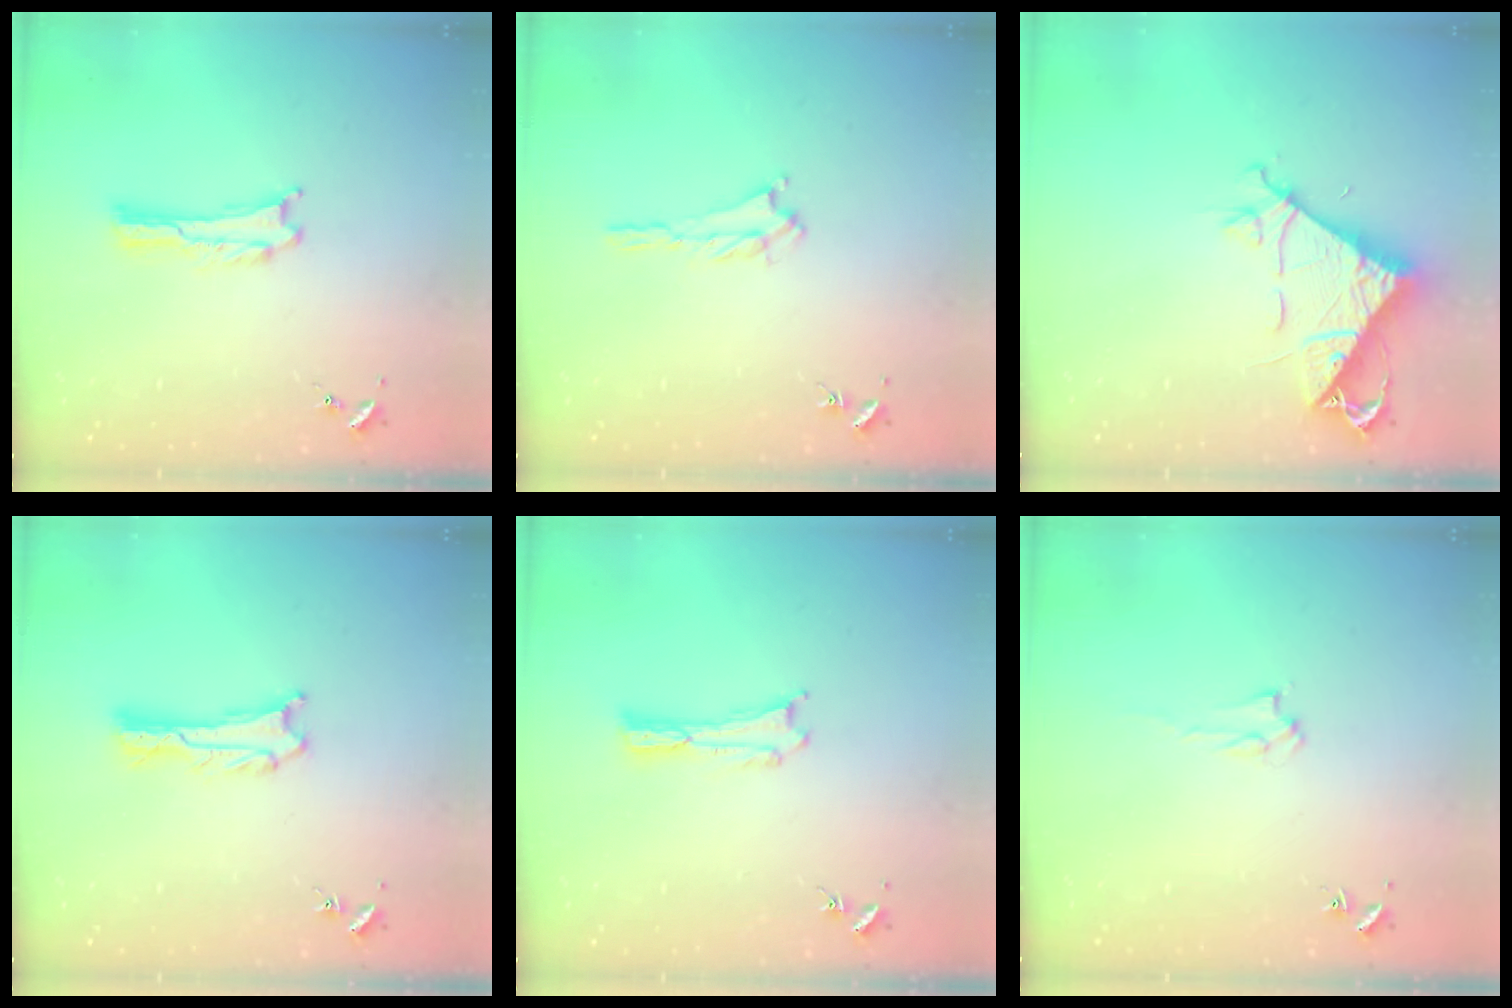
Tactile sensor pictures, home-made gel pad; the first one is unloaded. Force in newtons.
{"total": 1.2, "press": 1.1, "slide": 0.5}
{"total": 8.1, "press": 8.1, "slide": 0.6}
{"total": 0.9, "press": 0.9, "slide": 0.1}
{"total": 0.0}
{"total": 1.6, "press": 1.6, "slide": 0.2}